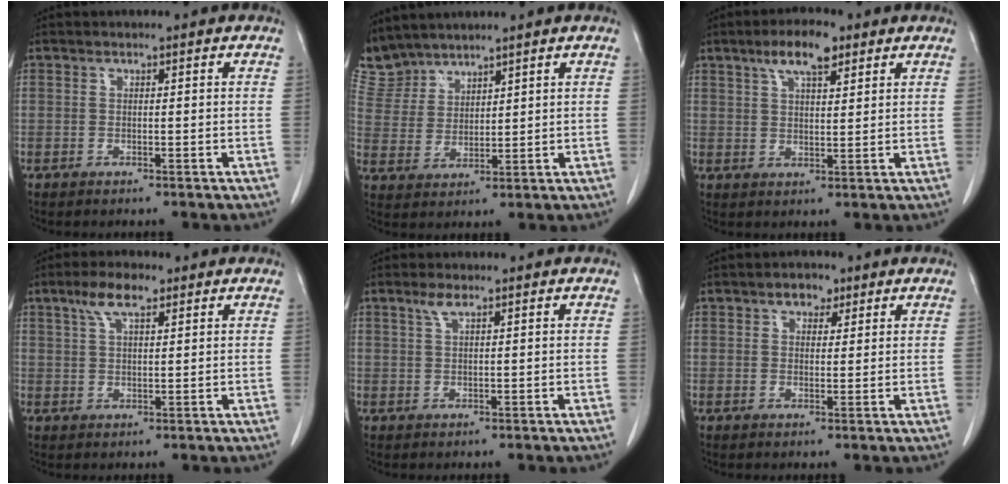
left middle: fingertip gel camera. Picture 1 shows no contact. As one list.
[{"total": 6.1, "force": [5.9, 1.5, -0.3], "torque": [-0.008, 0.009, 0.136]}, {"total": 6.6, "force": [4.1, 2.0, 4.8], "torque": [-0.090, 0.011, 0.069]}, {"total": 5.0, "force": [3.0, 1.6, 3.7], "torque": [-0.078, 0.013, 0.057]}, {"total": 1.9, "force": [1.2, 0.4, 1.4], "torque": [-0.032, 0.006, 0.026]}, {"total": 2.8, "force": [1.7, 1.8, 1.4], "torque": [-0.023, 0.007, 0.027]}]